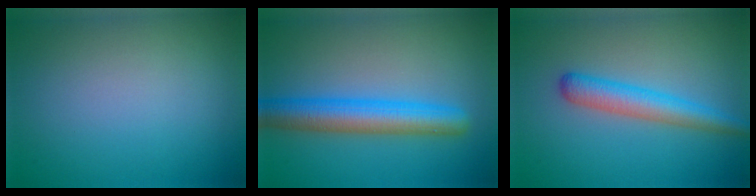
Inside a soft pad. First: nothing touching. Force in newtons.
{"total": 5.8, "press": 5.8, "slide": 0.1}
{"total": 3.3, "press": 3.3, "slide": 0.2}